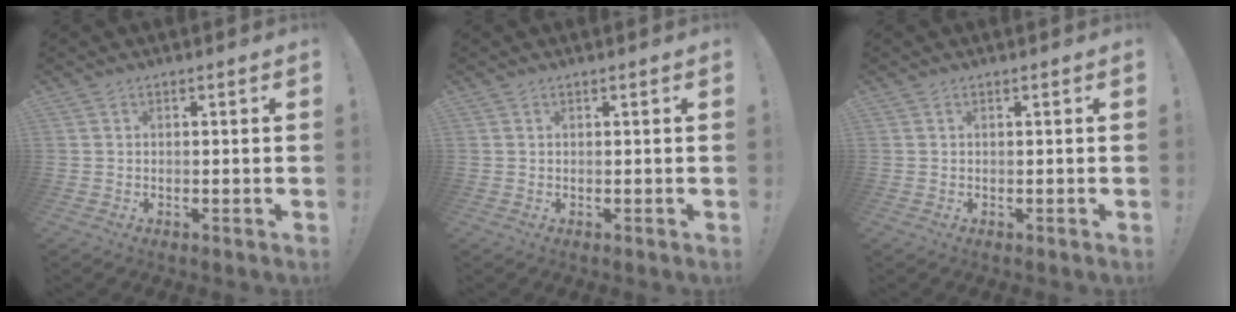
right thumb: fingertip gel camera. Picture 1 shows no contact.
{"total": 0.0}
{"total": 0.0}